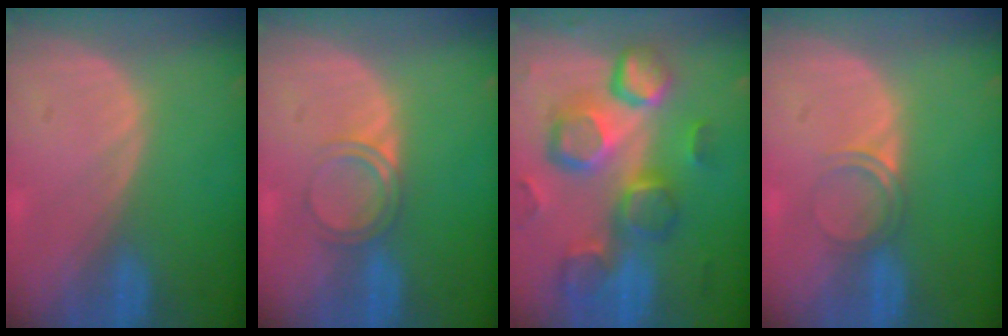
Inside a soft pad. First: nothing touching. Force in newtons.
{"total": 3.0, "press": 3.0, "slide": 0.3}
{"total": 12.9, "press": 11.3, "slide": 6.3}
{"total": 2.5, "press": 2.1, "slide": 1.2}